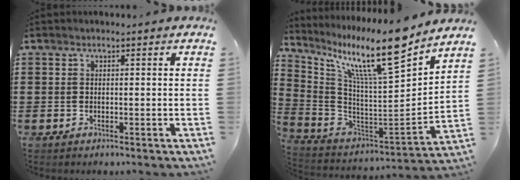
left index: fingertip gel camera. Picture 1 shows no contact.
{"total": 14.8, "force": [10.9, 1.6, 9.9], "torque": [-0.201, -0.077, 0.173]}